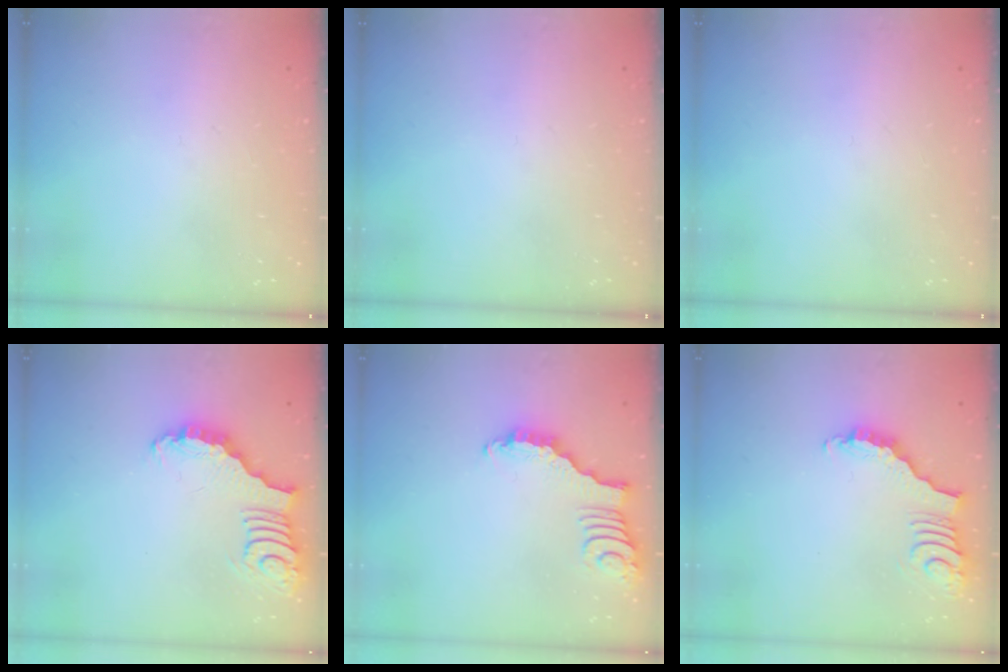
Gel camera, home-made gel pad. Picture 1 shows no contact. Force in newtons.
{"total": 0.0}
{"total": 0.0}
{"total": 3.5, "press": 3.5, "slide": 0.6}
{"total": 2.8, "press": 2.8, "slide": 0.4}
{"total": 3.8, "press": 3.7, "slide": 0.7}